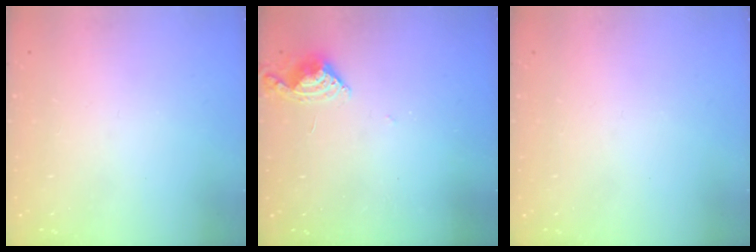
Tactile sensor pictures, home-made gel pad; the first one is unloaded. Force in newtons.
{"total": 5.6, "press": 5.5, "slide": 0.6}
{"total": 0.0}